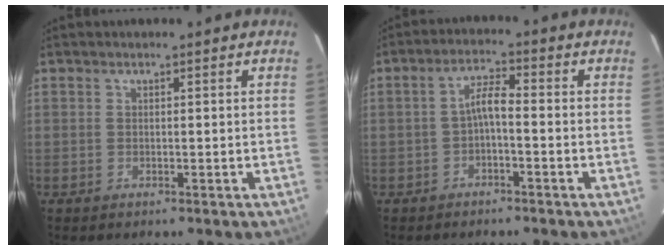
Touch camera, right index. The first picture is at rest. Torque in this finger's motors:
{"motor_torque": [0.63, -0.39, 0.34, 0.09]}